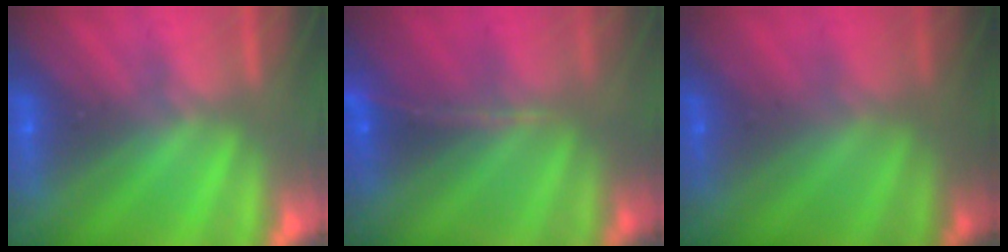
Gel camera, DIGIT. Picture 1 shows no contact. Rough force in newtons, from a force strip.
{"total": 1.1}
{"total": 1.5}